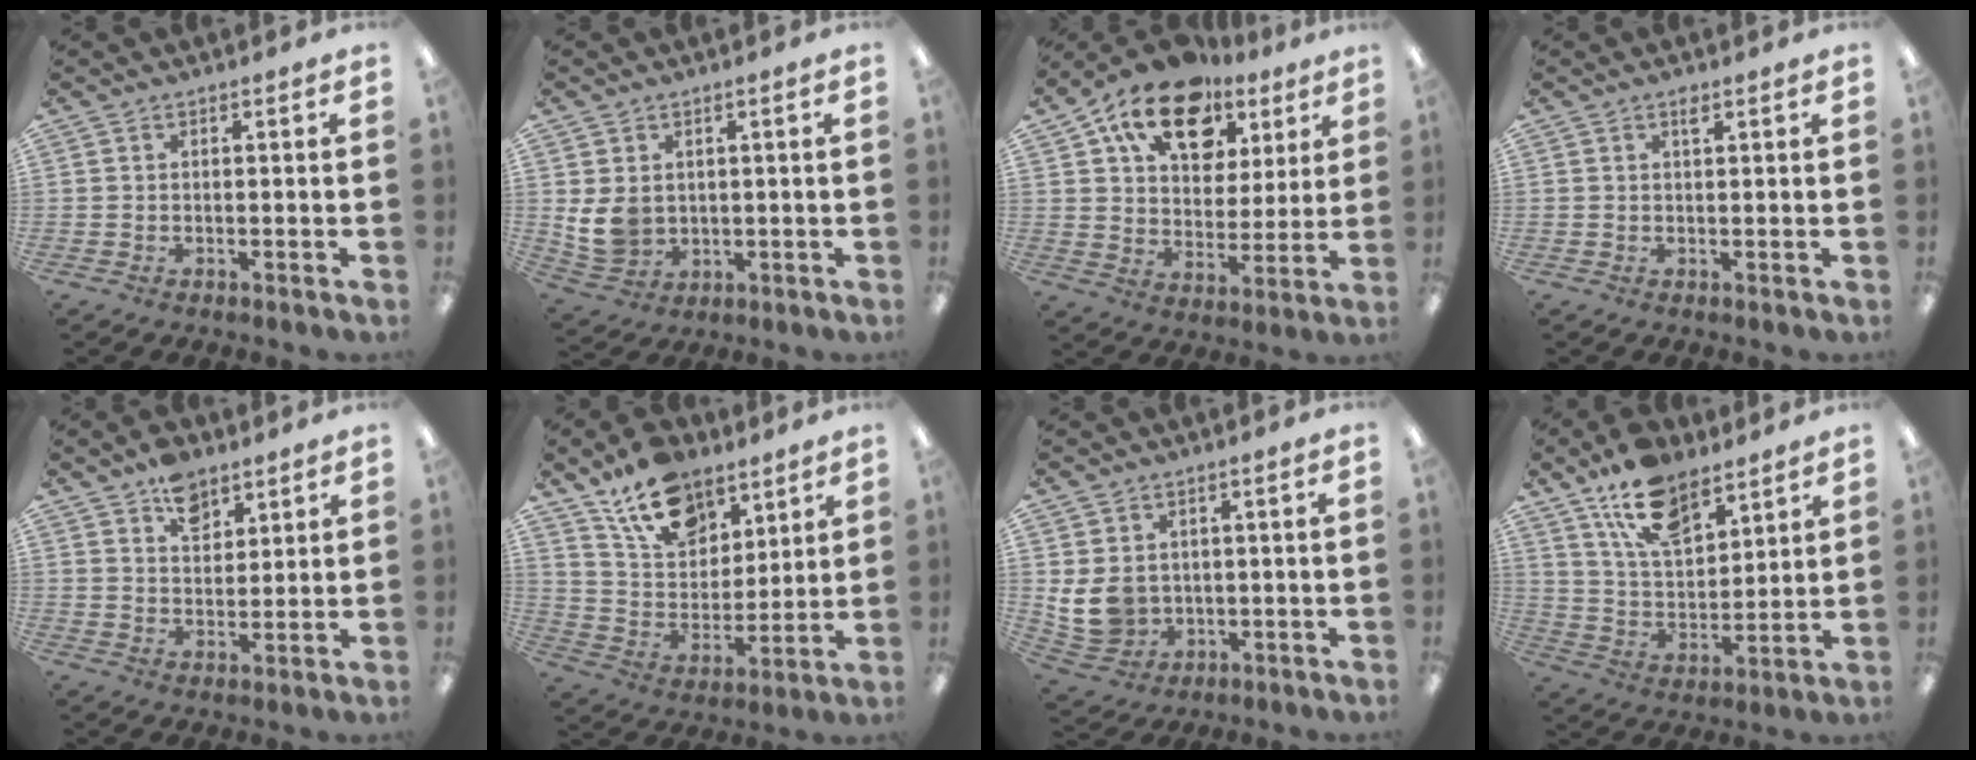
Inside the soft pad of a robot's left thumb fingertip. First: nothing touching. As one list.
[{"total": 7.1, "force": [1.6, 5.9, 3.7], "torque": [-0.086, 0.000, 0.035]}, {"total": 16.5, "force": [10.6, 10.0, 7.8], "torque": [-0.139, -0.052, 0.192]}, {"total": 1.4, "force": [1.0, 0.4, 0.9], "torque": [-0.013, -0.002, 0.015]}, {"total": 7.9, "force": [5.5, 4.7, 3.1], "torque": [-0.040, -0.025, 0.097]}, {"total": 16.0, "force": [11.1, 9.2, 6.8], "torque": [-0.115, -0.057, 0.207]}, {"total": 8.2, "force": [1.0, 7.1, 3.9], "torque": [-0.098, 0.004, 0.027]}, {"total": 14.7, "force": [10.0, 7.4, 7.8], "torque": [-0.137, -0.044, 0.184]}]